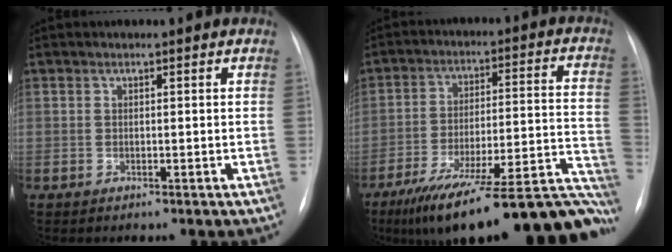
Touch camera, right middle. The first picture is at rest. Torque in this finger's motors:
{"motor_torque": [1.08, -1.06, 0.43, 0.21]}